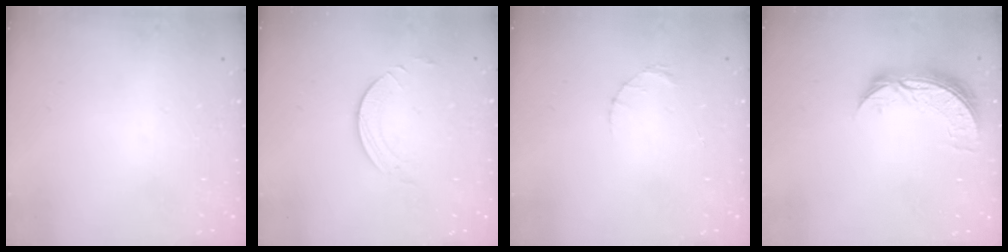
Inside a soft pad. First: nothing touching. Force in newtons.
{"total": 2.7, "press": 2.7, "slide": 0.2}
{"total": 1.4, "press": 1.4, "slide": 0.2}
{"total": 8.0, "press": 8.0, "slide": 0.7}